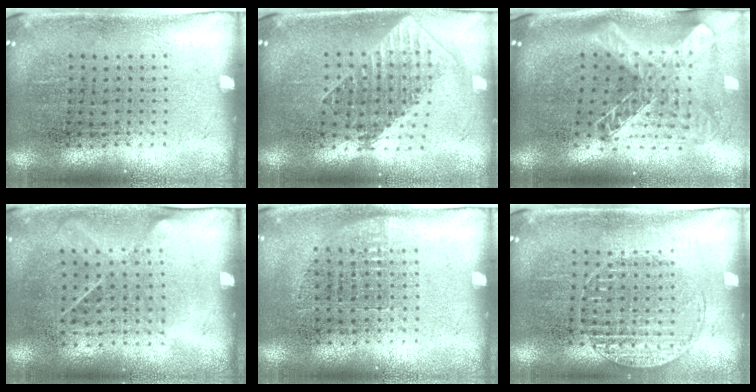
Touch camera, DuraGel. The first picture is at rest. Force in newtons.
{"total": 1.8, "press": 1.4, "slide": 1.1}
{"total": 2.2, "press": 1.7, "slide": 1.4}
{"total": 1.3, "press": 1.0, "slide": 0.8}
{"total": 0.7, "press": 0.6, "slide": 0.3}
{"total": 1.2, "press": 1.1, "slide": 0.4}